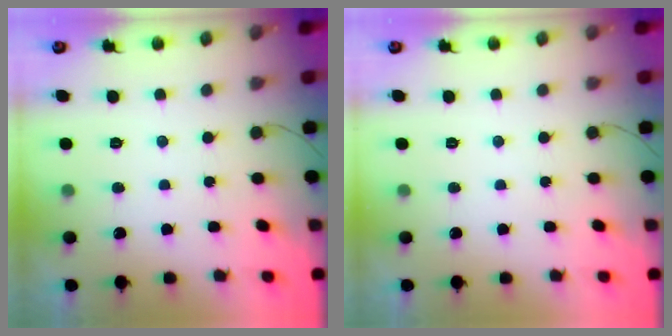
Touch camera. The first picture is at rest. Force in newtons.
{"total": 0.0}